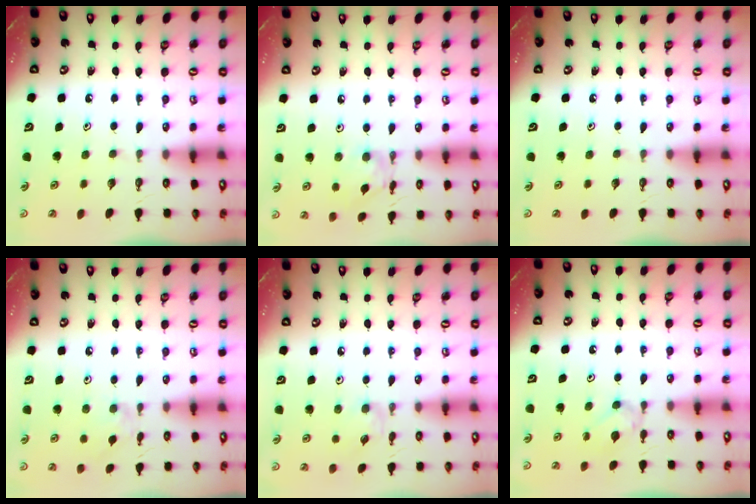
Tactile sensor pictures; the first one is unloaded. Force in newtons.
{"total": 6.7, "press": 6.7, "slide": 0.3}
{"total": 0.0}
{"total": 2.8, "press": 2.7, "slide": 0.6}
{"total": 1.5, "press": 1.5, "slide": 0.4}
{"total": 3.8, "press": 3.8, "slide": 0.5}